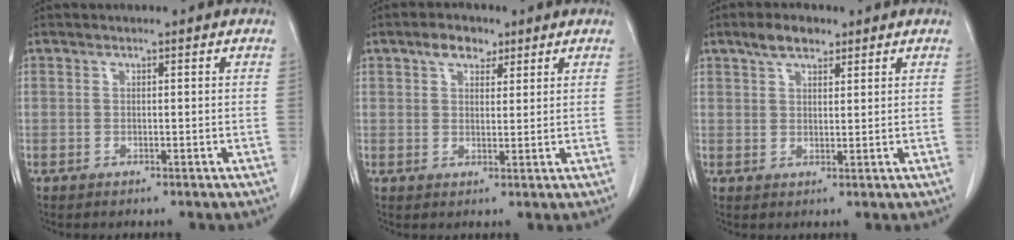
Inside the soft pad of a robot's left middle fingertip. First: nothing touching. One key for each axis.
{"total": 4.0, "fx": 2.5, "fy": 2.3, "fz": 2.1, "tx": -0.038, "ty": 0.013, "tz": 0.044}
{"total": 4.2, "fx": 3.0, "fy": 1.5, "fz": 2.6, "tx": -0.055, "ty": 0.010, "tz": 0.055}